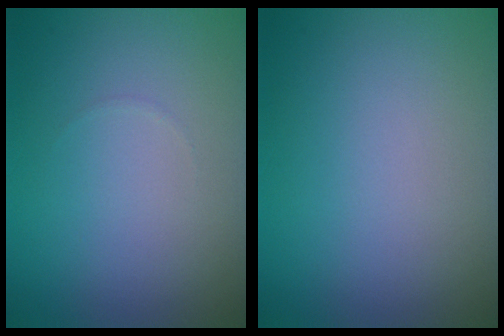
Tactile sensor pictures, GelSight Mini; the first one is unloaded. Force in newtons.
{"total": 0.0}